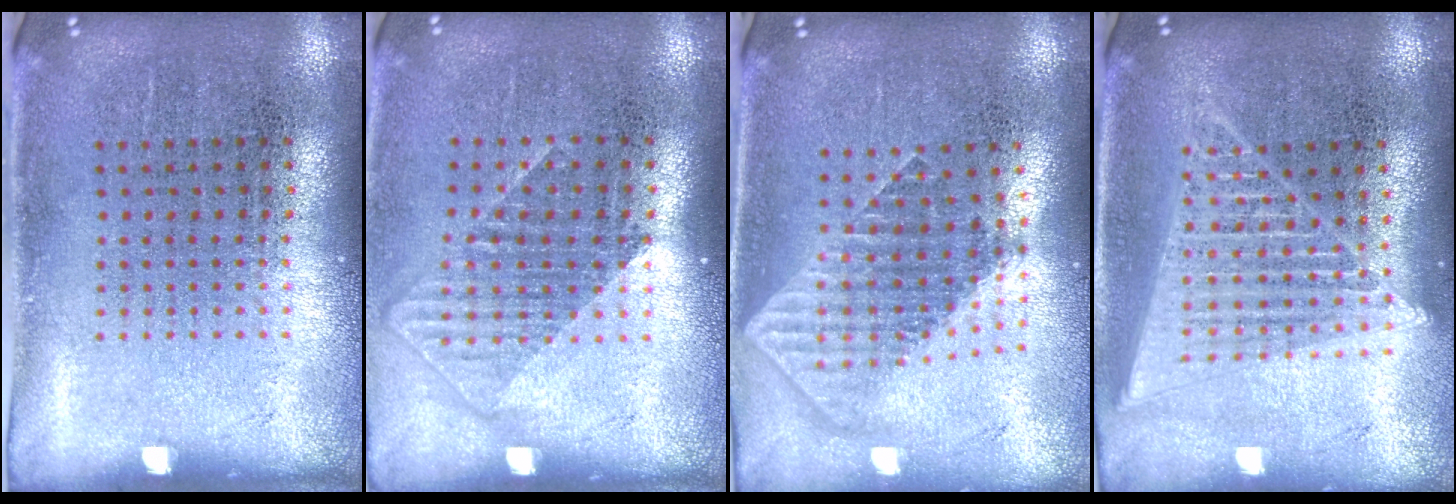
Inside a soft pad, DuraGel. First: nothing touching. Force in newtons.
{"total": 1.3, "press": 0.9, "slide": 0.9}
{"total": 1.9, "press": 1.5, "slide": 1.1}
{"total": 1.8, "press": 1.6, "slide": 0.8}